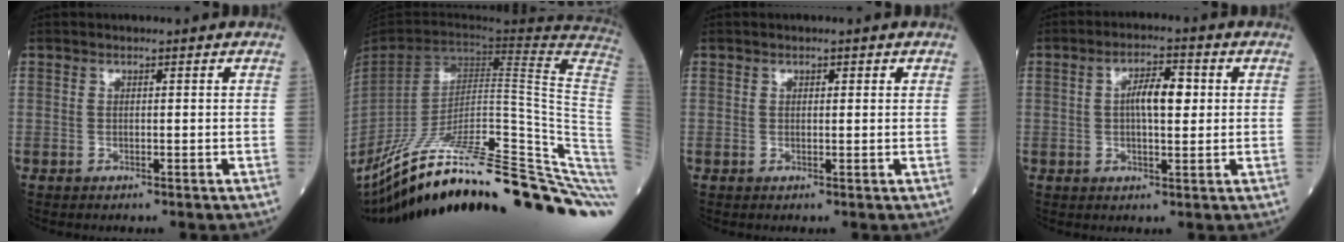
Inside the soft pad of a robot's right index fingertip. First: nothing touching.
{"total": 38.6, "force": [-28.3, 2.8, 26.1], "torque": [-0.265, -0.052, -0.401]}
{"total": 0.8, "force": [0.5, 0.5, 0.5], "torque": [-0.007, 0.001, 0.004]}
{"total": 5.7, "force": [0.8, 1.8, 5.3], "torque": [-0.094, 0.014, 0.012]}